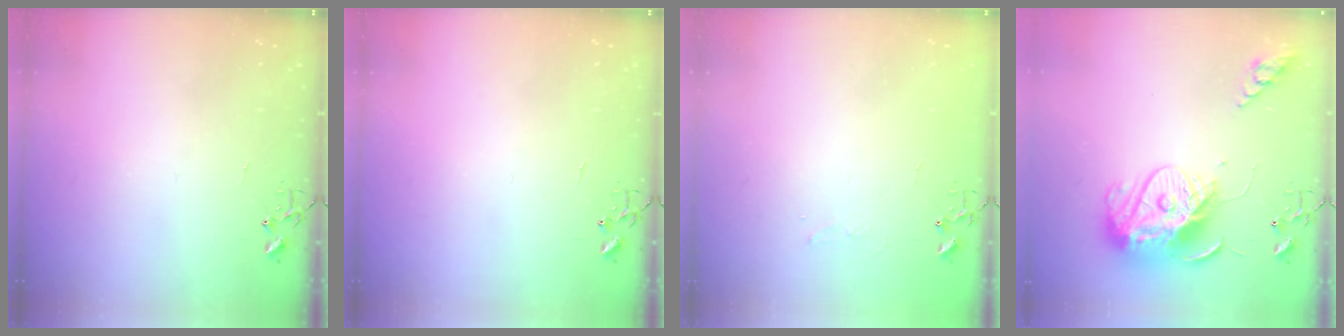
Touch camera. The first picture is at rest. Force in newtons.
{"total": 0.0}
{"total": 3.8, "press": 3.8, "slide": 0.4}
{"total": 16.5, "press": 16.4, "slide": 1.3}